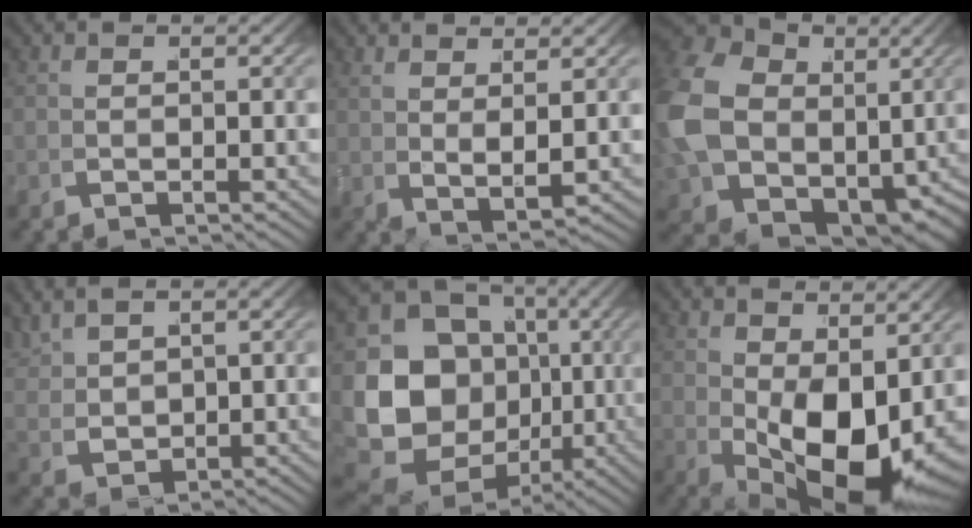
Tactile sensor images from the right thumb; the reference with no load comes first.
{"total": 3.1, "force": [2.4, 0.1, 2.0], "torque": [-0.036, -0.006, 0.056]}
{"total": 17.4, "force": [0.1, 13.9, 10.4], "torque": [-0.265, -0.073, 0.032]}
{"total": 3.2, "force": [2.5, 1.4, 1.6], "torque": [-0.034, -0.006, 0.063]}
{"total": 15.4, "force": [-0.2, 12.6, 8.9], "torque": [-0.211, -0.064, 0.024]}
{"total": 10.2, "force": [-0.3, 5.6, 8.5], "torque": [-0.148, -0.060, 0.032]}